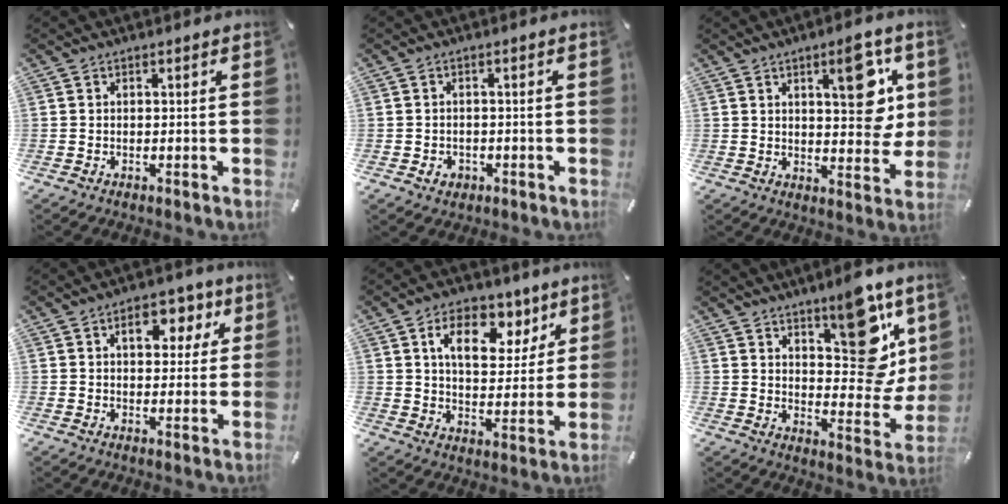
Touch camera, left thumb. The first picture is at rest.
{"total": 2.2, "force": [-0.8, 2.0, 0.8], "torque": [-0.007, 0.001, -0.019]}
{"total": 13.7, "force": [5.3, 5.8, 11.3], "torque": [-0.131, -0.028, 0.078]}
{"total": 8.2, "force": [3.4, 5.4, 5.2], "torque": [-0.057, -0.008, 0.047]}
{"total": 12.6, "force": [6.9, 7.6, 7.4], "torque": [-0.105, -0.028, 0.116]}
{"total": 15.8, "force": [8.9, 7.4, 10.8], "torque": [-0.112, -0.070, 0.148]}